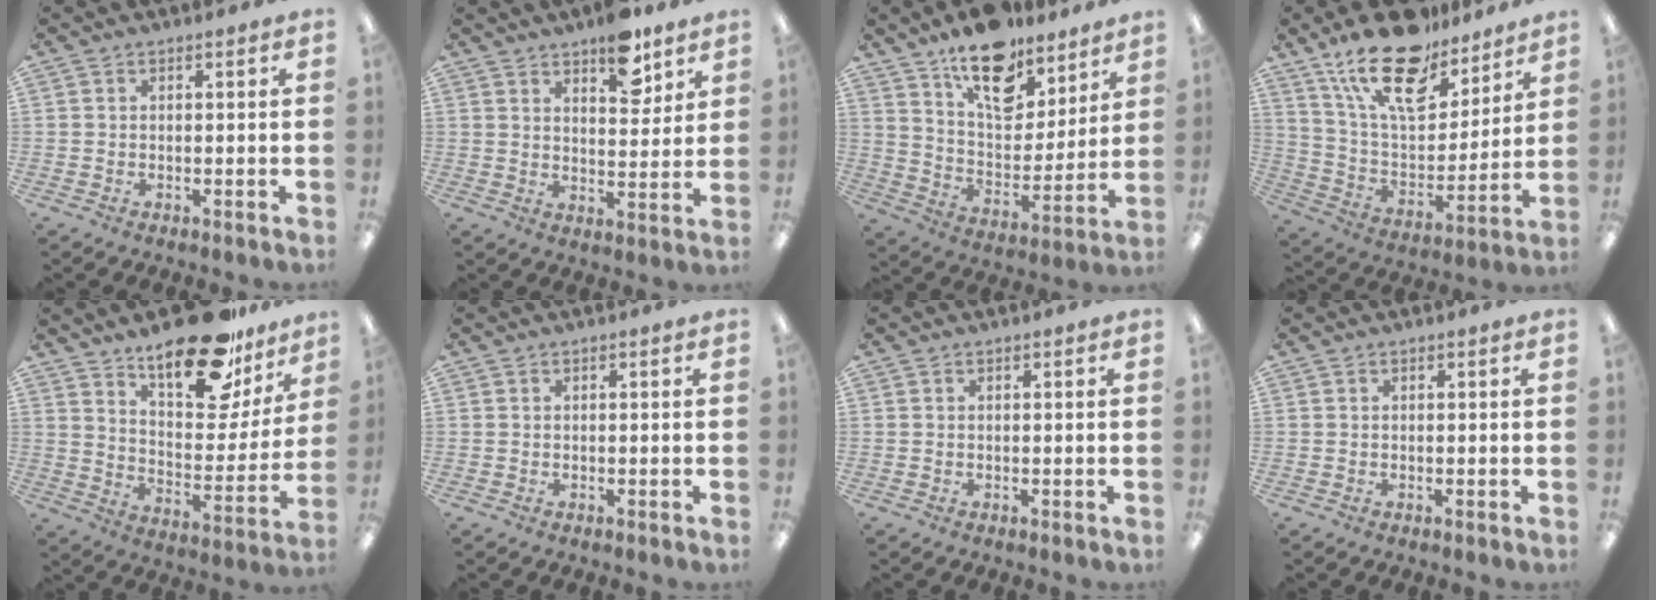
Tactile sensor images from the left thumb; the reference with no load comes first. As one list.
[{"total": 10.0, "force": [7.1, 4.4, 5.5], "torque": [-0.055, -0.040, 0.117]}, {"total": 16.7, "force": [12.6, 8.2, 7.4], "torque": [-0.120, -0.082, 0.223]}, {"total": 20.8, "force": [14.6, 9.5, 11.3], "torque": [-0.205, -0.083, 0.260]}, {"total": 22.4, "force": [17.0, 8.4, 11.8], "torque": [-0.172, -0.111, 0.287]}, {"total": 0.0}, {"total": 0.0}, {"total": 0.0}]